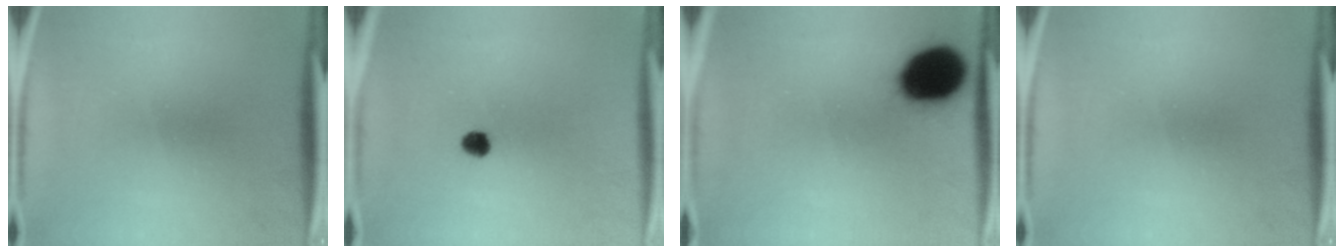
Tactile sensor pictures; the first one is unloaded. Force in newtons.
{"total": 2.5}
{"total": 16.9}
{"total": 0.0}